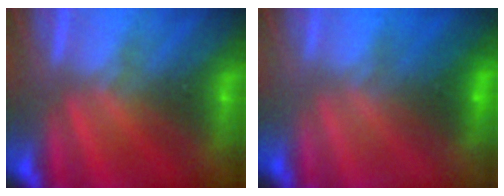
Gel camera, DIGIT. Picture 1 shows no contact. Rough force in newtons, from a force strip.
{"total": 2.2}